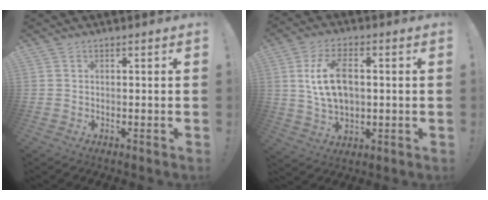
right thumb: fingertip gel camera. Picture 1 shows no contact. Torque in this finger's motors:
{"motor_torque": [0.64, 0.68, 0.50, 0.47, 0.10]}